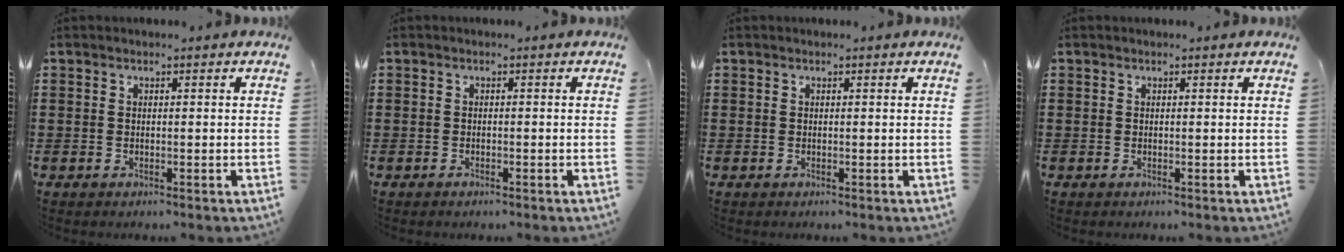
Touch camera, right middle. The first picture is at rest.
{"total": 0.8, "force": [-0.7, 0.3, 0.1], "torque": [-0.002, 0.002, -0.015]}
{"total": 0.0}
{"total": 0.0}